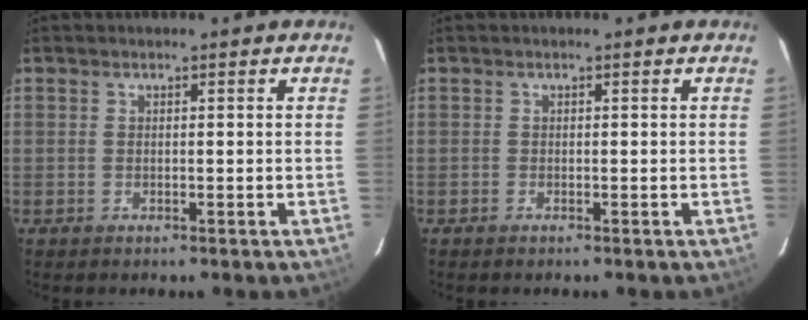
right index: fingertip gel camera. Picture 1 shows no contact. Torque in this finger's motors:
{"motor_torque": [-0.04, -0.06, -0.03, -0.03]}